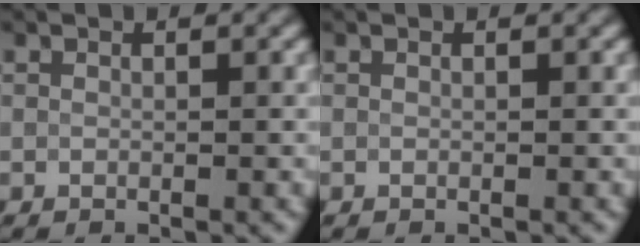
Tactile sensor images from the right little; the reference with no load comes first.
{"total": 0.0}